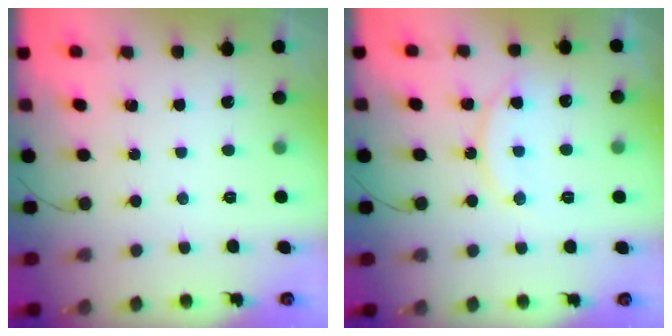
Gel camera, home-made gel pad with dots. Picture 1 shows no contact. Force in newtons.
{"total": 11.4, "press": 11.4, "slide": 0.8}